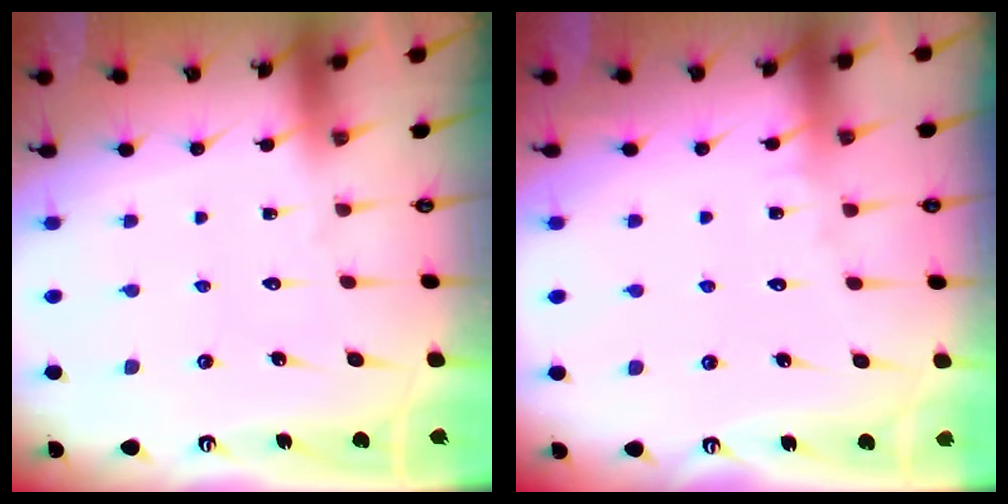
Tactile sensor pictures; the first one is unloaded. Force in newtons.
{"total": 3.6, "press": 3.6, "slide": 0.2}